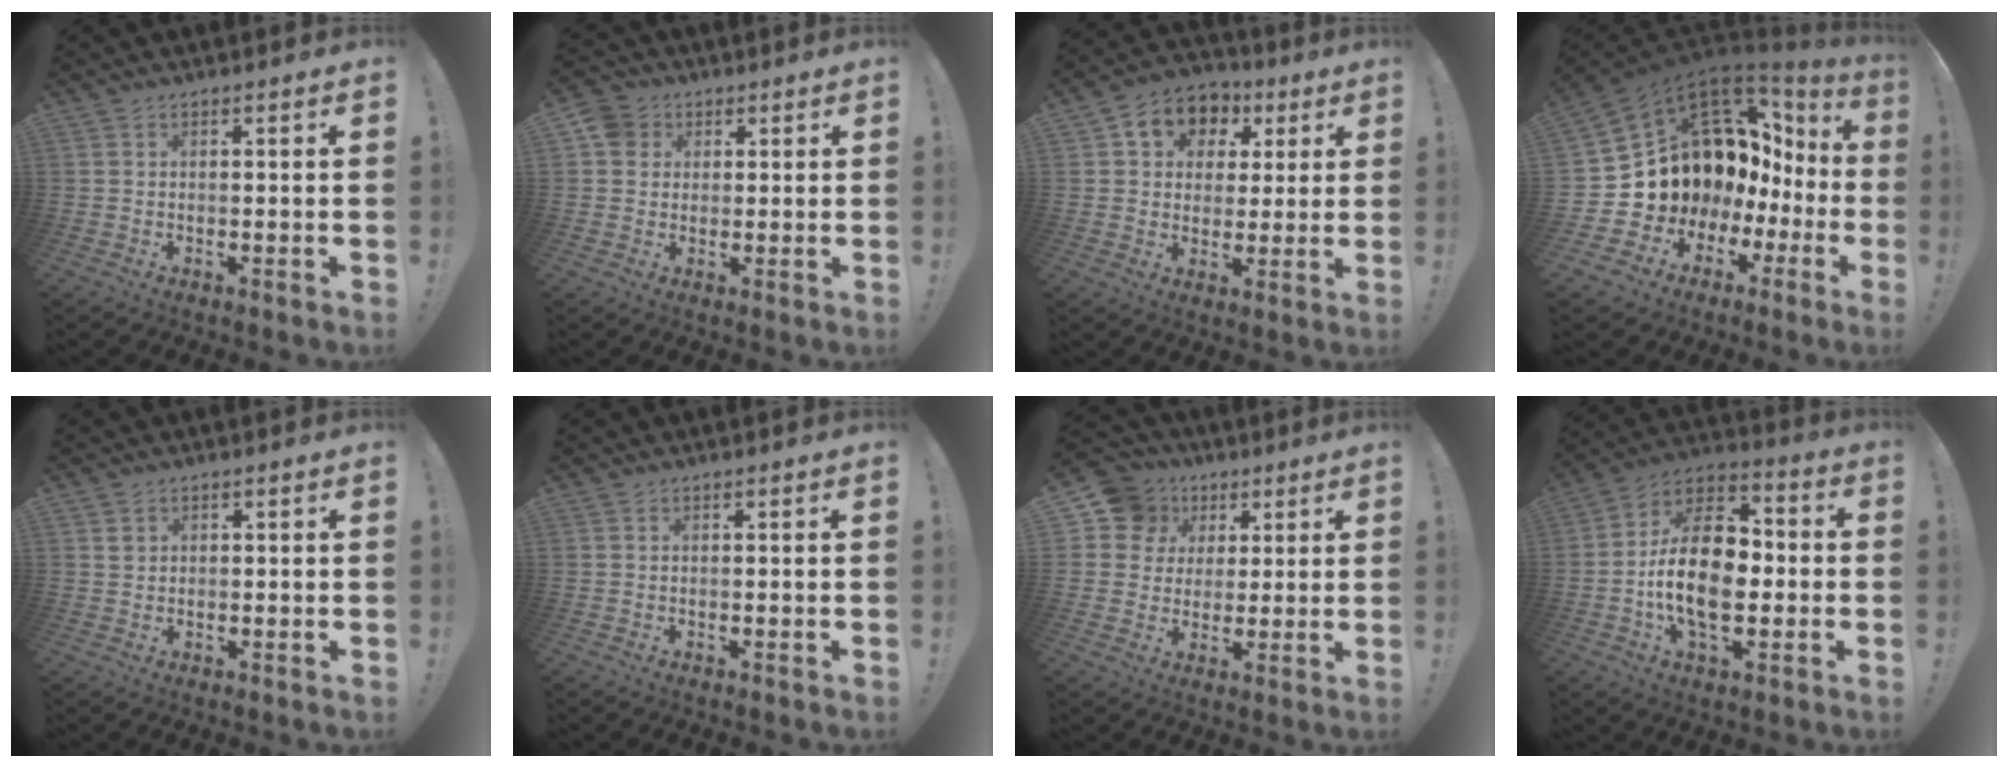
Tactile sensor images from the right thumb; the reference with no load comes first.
{"total": 5.7, "force": [1.9, 5.1, 1.7], "torque": [-0.026, 0.001, 0.038]}
{"total": 9.5, "force": [3.1, 8.1, 3.7], "torque": [-0.053, -0.014, 0.064]}
{"total": 12.9, "force": [6.8, 9.0, 6.2], "torque": [-0.089, -0.075, 0.156]}
{"total": 1.6, "force": [1.0, 1.3, 0.1], "torque": [0.014, -0.003, 0.016]}
{"total": 0.0}
{"total": 12.1, "force": [4.8, 10.5, 3.5], "torque": [-0.044, -0.024, 0.096]}
{"total": 19.4, "force": [-2.7, 11.7, 15.3], "torque": [-0.278, 0.014, -0.045]}